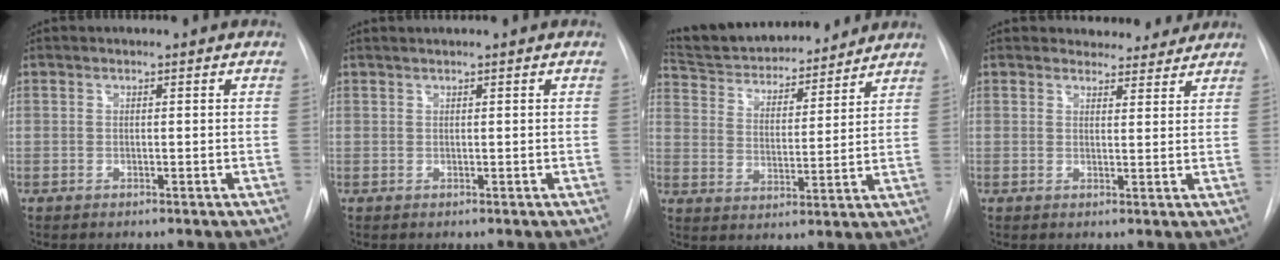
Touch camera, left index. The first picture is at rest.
{"total": 1.1, "force": [1.0, -0.3, 0.4], "torque": [-0.008, 0.009, 0.023]}
{"total": 17.6, "force": [16.2, 4.1, 5.3], "torque": [-0.093, 0.012, 0.258]}
{"total": 5.8, "force": [5.4, 2.0, 0.3], "torque": [0.006, -0.002, 0.060]}